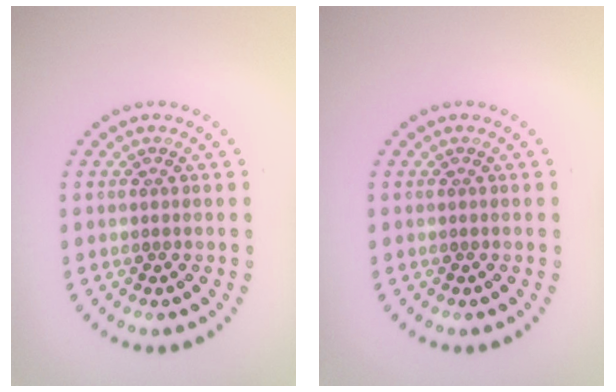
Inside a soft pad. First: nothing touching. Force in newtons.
{"total": 0.0}